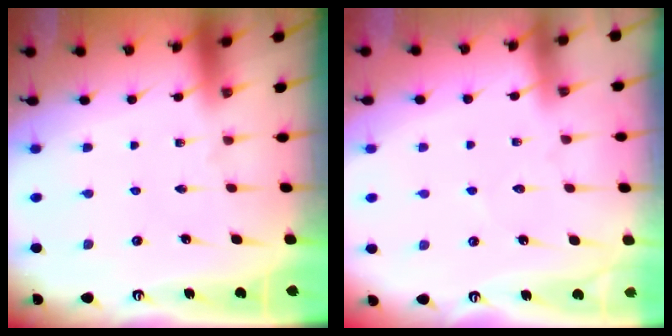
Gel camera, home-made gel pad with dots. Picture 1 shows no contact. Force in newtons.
{"total": 4.1, "press": 4.0, "slide": 0.6}